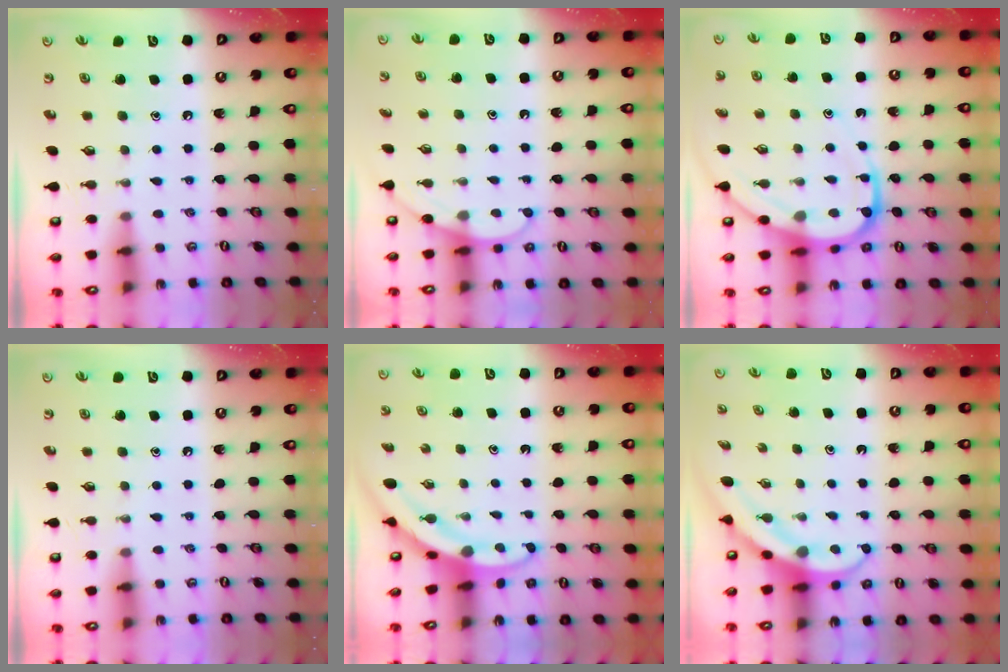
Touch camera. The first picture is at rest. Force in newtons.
{"total": 4.6, "press": 4.5, "slide": 0.4}
{"total": 11.8, "press": 11.7, "slide": 1.0}
{"total": 0.0}
{"total": 3.2, "press": 3.2, "slide": 0.2}
{"total": 4.0, "press": 4.0, "slide": 0.4}